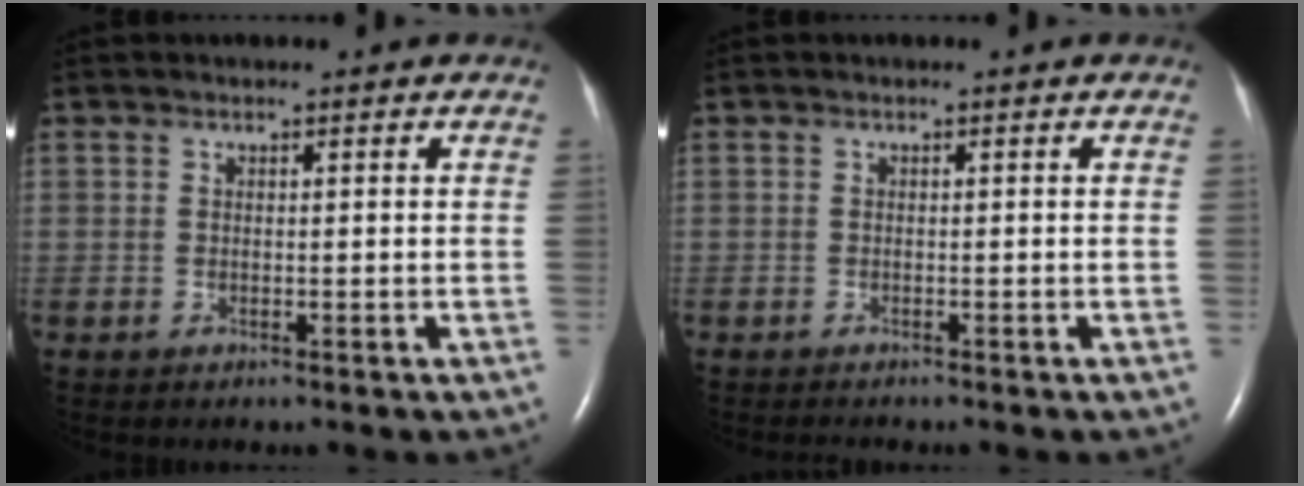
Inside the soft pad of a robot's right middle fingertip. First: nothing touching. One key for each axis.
{"total": 0.8, "fx": -0.7, "fy": 0.0, "fz": 0.2, "tx": -0.009, "ty": -0.004, "tz": -0.011}